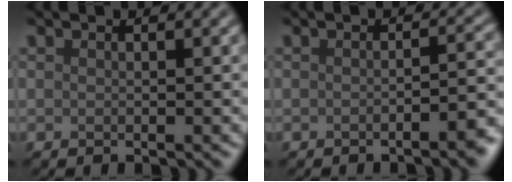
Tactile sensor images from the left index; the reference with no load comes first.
{"total": 3.2, "force": [-1.5, 0.8, 2.7], "torque": [-0.029, 0.005, -0.027]}